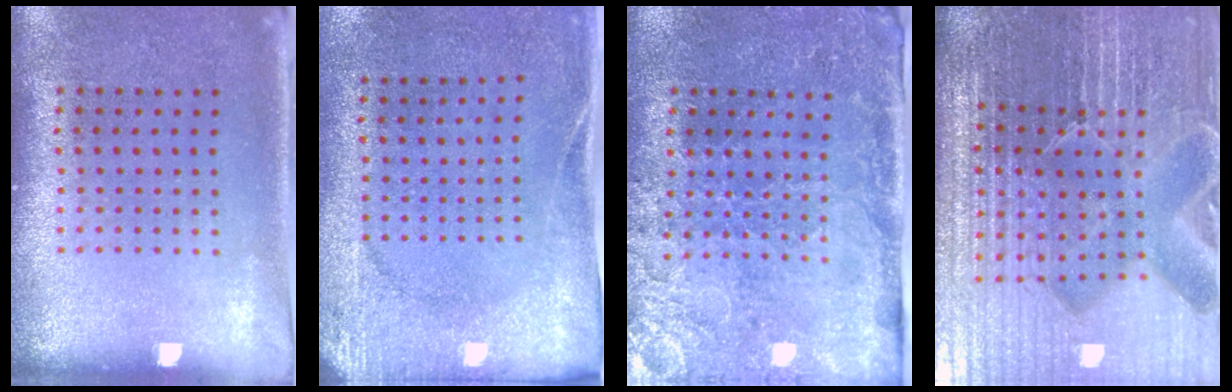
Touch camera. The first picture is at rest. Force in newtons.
{"total": 2.7, "press": 2.1, "slide": 1.6}
{"total": 3.4, "press": 3.4, "slide": 0.6}
{"total": 7.1, "press": 6.2, "slide": 3.4}